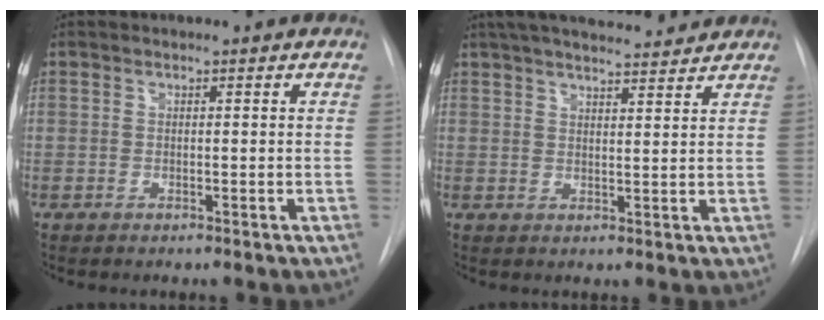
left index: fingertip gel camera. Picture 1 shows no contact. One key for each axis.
{"total": 14.2, "fx": 12.6, "fy": 2.1, "fz": 6.1, "tx": -0.099, "ty": 0.029, "tz": 0.180}